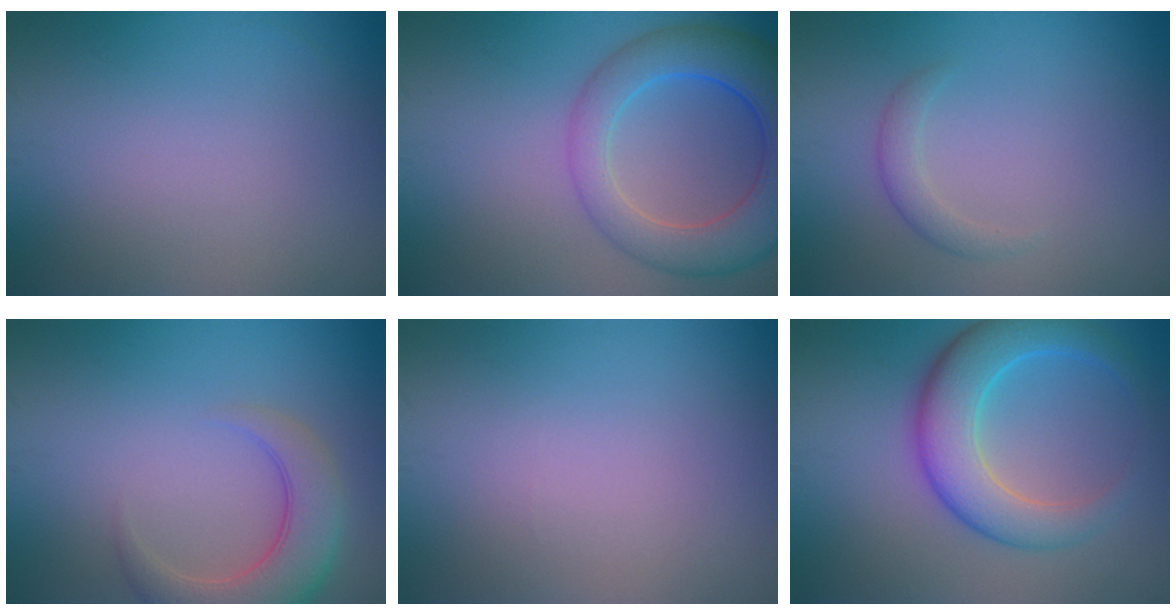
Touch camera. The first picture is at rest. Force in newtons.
{"total": 8.3, "press": 8.3, "slide": 0.5}
{"total": 1.6, "press": 1.6, "slide": 0.0}
{"total": 5.4, "press": 5.4, "slide": 0.6}
{"total": 0.0}
{"total": 6.6, "press": 6.6, "slide": 0.1}